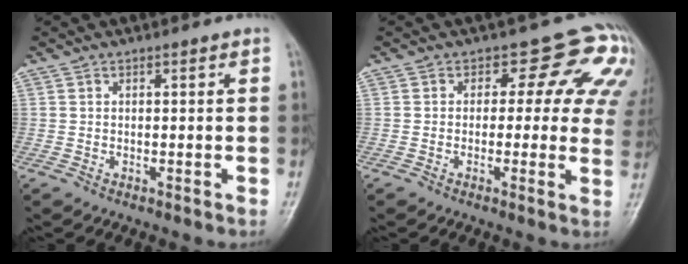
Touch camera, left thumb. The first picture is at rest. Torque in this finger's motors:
{"motor_torque": [0.06, 0.79, 0.06, -0.17, 0.00]}